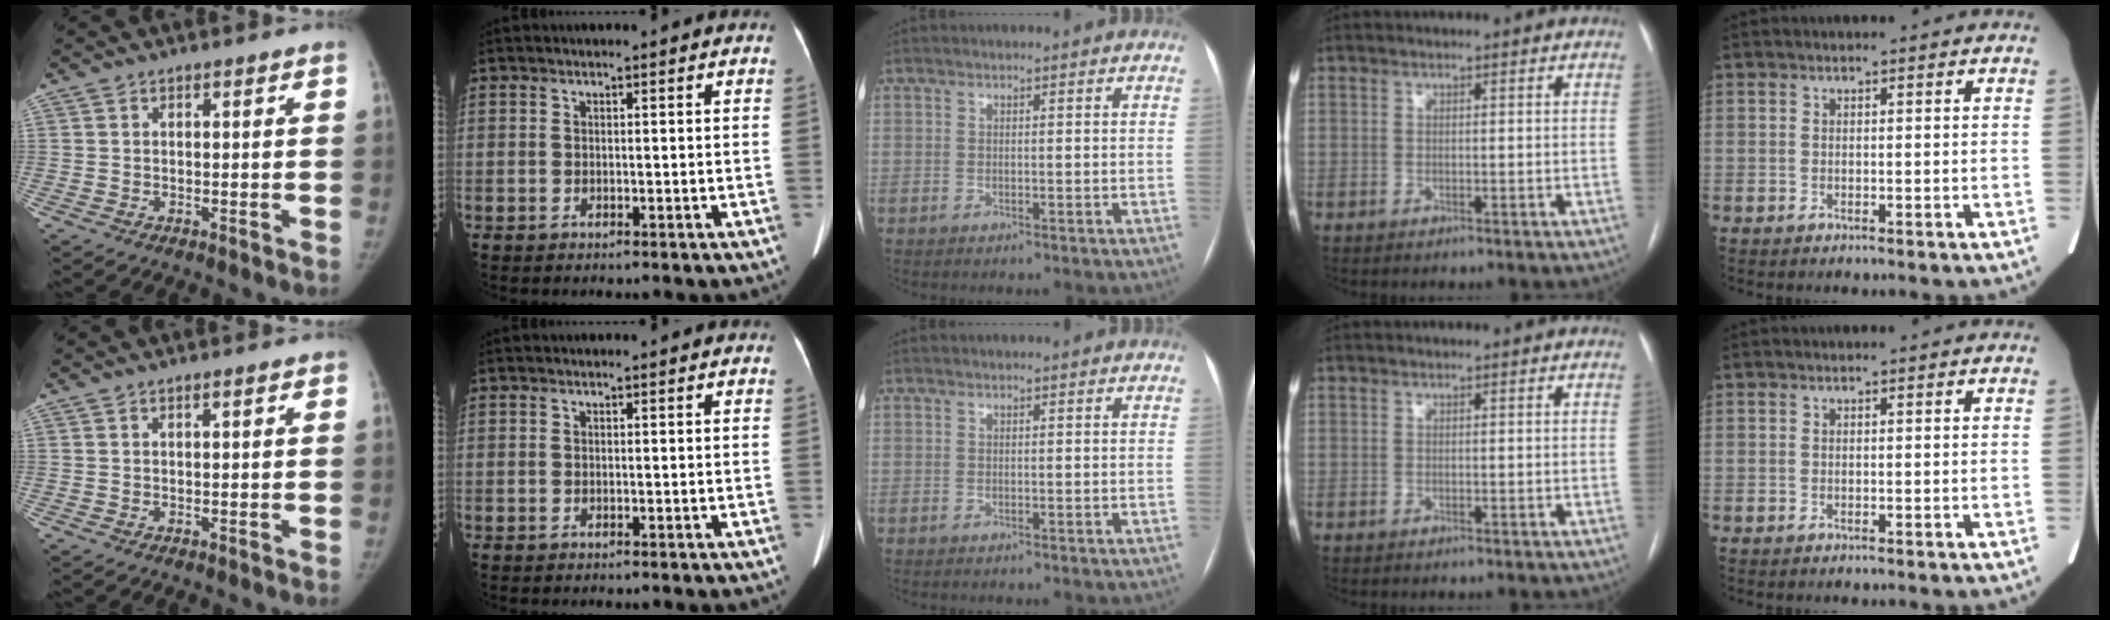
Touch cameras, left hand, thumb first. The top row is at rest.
{"thumb": {"total": 0.8, "force": [0.3, 0.2, 0.7], "torque": [-0.011, 0.002, 0.004]}}